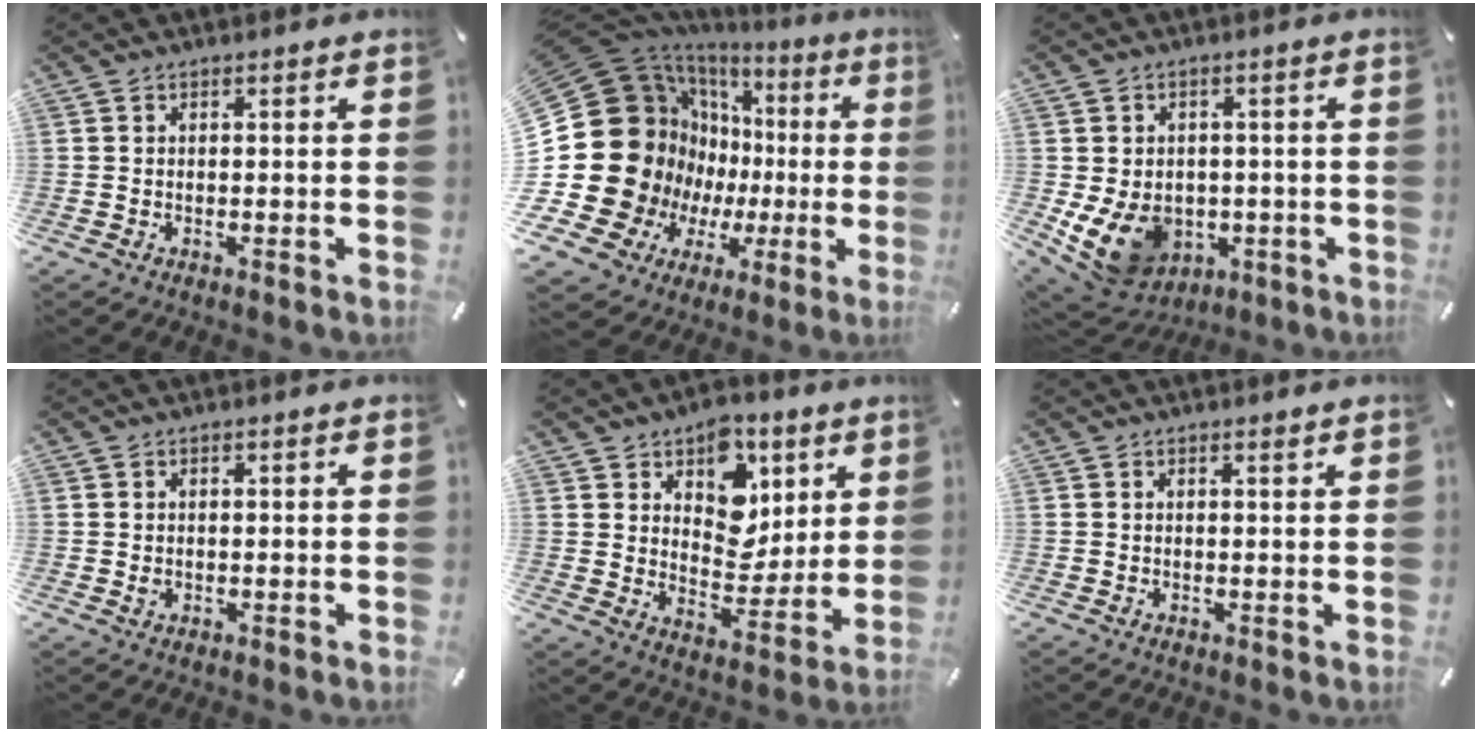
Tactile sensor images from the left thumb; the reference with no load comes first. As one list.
[{"total": 29.2, "force": [1.6, 22.0, 19.1], "torque": [-0.335, -0.085, 0.094]}, {"total": 10.9, "force": [-2.8, 9.0, 5.6], "torque": [-0.123, -0.002, -0.048]}, {"total": 0.9, "force": [0.1, 0.8, 0.4], "torque": [-0.001, 0.000, -0.001]}, {"total": 12.1, "force": [5.0, 9.8, 5.0], "torque": [-0.064, -0.043, 0.091]}, {"total": 0.7, "force": [0.4, 0.1, 0.5], "torque": [-0.010, 0.000, 0.008]}]